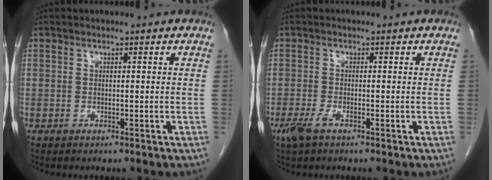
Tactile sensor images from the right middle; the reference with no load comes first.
{"total": 2.4, "force": [-1.4, 0.5, 1.8], "torque": [-0.045, -0.005, -0.031]}